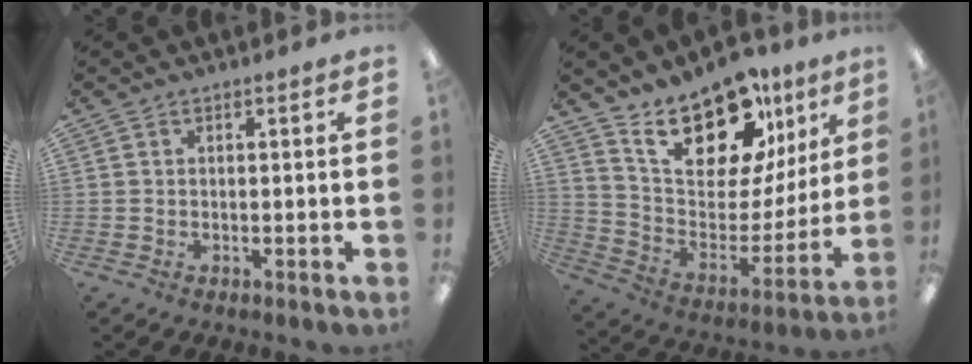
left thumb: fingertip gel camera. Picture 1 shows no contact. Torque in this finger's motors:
{"motor_torque": [0.77, 0.92, 1.32, -1.48, 0.16]}